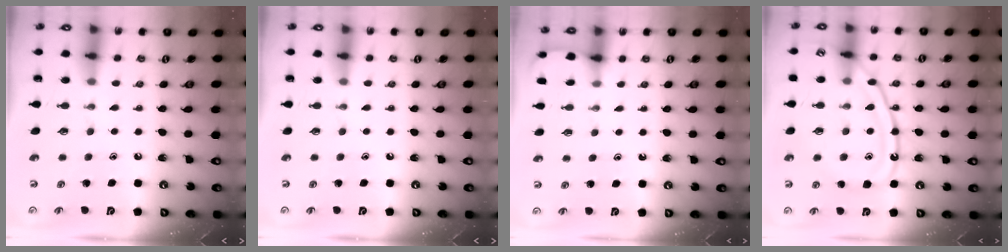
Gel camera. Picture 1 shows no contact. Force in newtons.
{"total": 0.0}
{"total": 1.8, "press": 1.8, "slide": 0.2}
{"total": 14.3, "press": 14.3, "slide": 1.3}